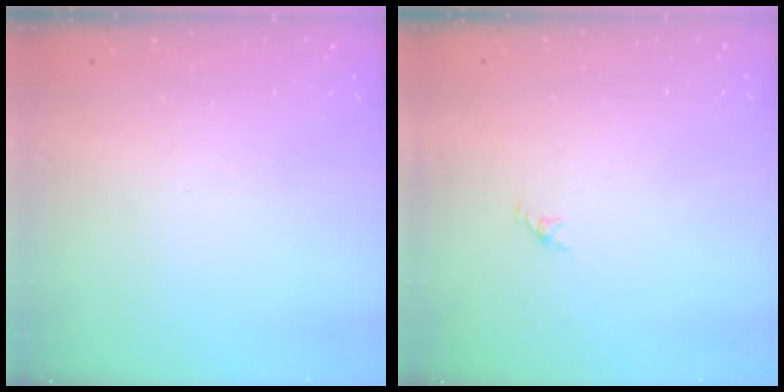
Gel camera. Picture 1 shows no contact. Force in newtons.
{"total": 0.5, "press": 0.3, "slide": 0.4}